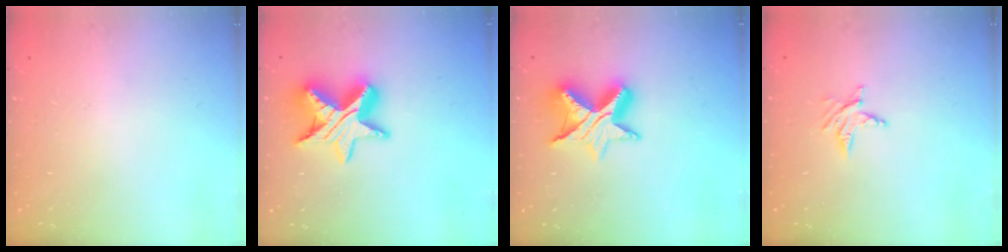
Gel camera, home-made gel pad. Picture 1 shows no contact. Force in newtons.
{"total": 13.9, "press": 13.9, "slide": 0.6}
{"total": 11.6, "press": 11.5, "slide": 0.7}
{"total": 3.5, "press": 3.4, "slide": 0.4}